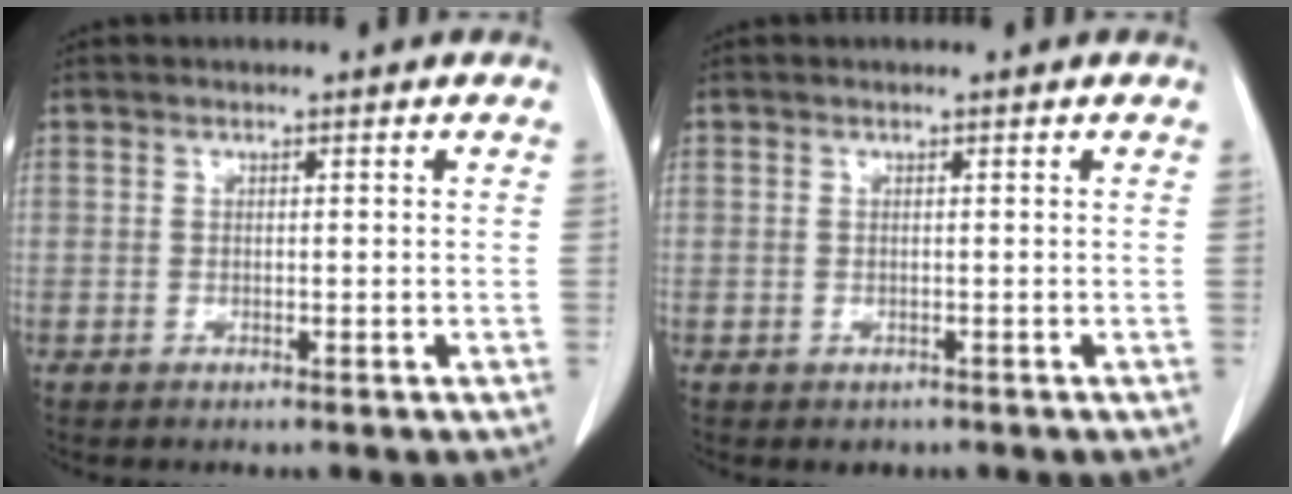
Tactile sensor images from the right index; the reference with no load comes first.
{"total": 1.4, "force": [-0.6, 1.2, 0.2], "torque": [-0.003, 0.004, -0.003]}